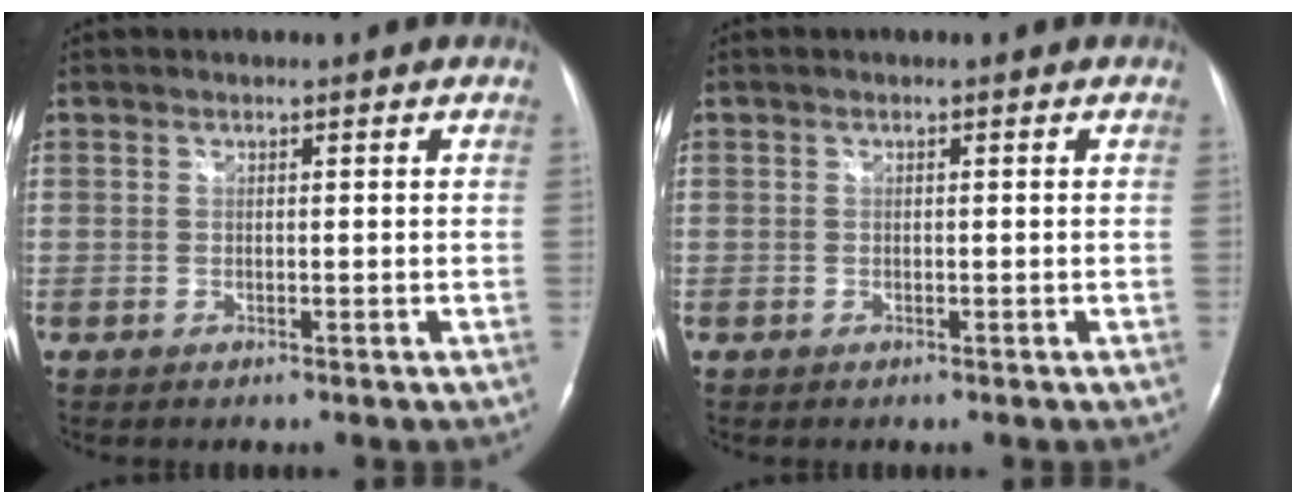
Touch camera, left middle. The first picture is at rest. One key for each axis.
{"total": 0.0}